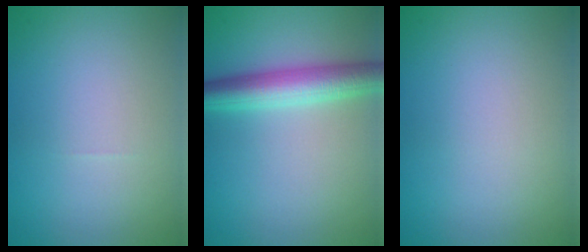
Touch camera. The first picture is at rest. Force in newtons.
{"total": 4.7, "press": 4.7, "slide": 0.1}
{"total": 0.0}